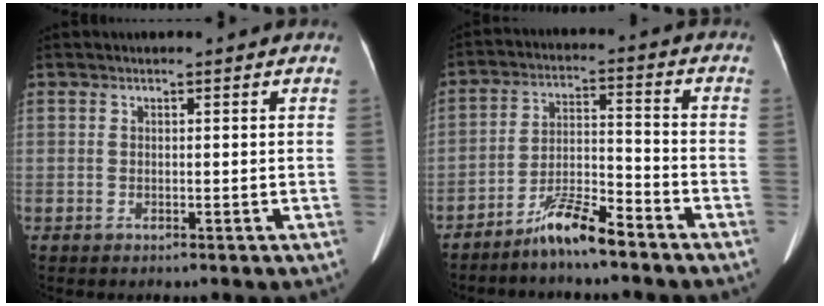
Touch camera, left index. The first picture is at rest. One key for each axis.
{"total": 7.4, "fx": -6.3, "fy": 0.5, "fz": 3.9, "tx": -0.080, "ty": -0.009, "tz": -0.120}